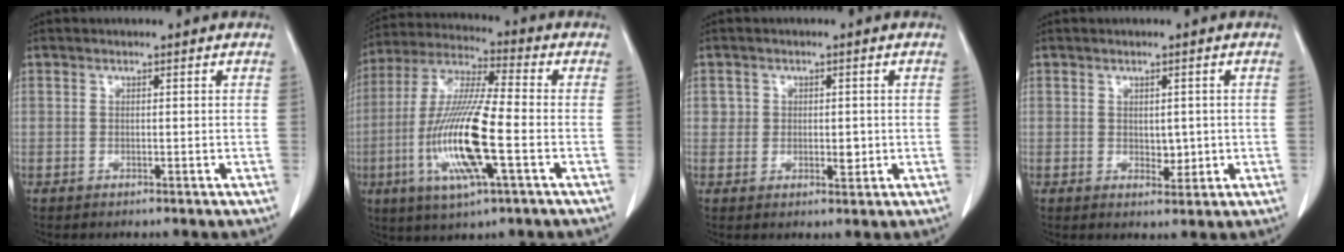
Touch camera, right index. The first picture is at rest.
{"total": 15.8, "force": [-4.0, 1.5, 15.2], "torque": [-0.316, -0.014, -0.074]}
{"total": 2.9, "force": [0.1, 2.3, 1.8], "torque": [-0.016, 0.000, 0.007]}
{"total": 2.6, "force": [0.0, 1.7, 2.0], "torque": [-0.027, -0.003, 0.008]}